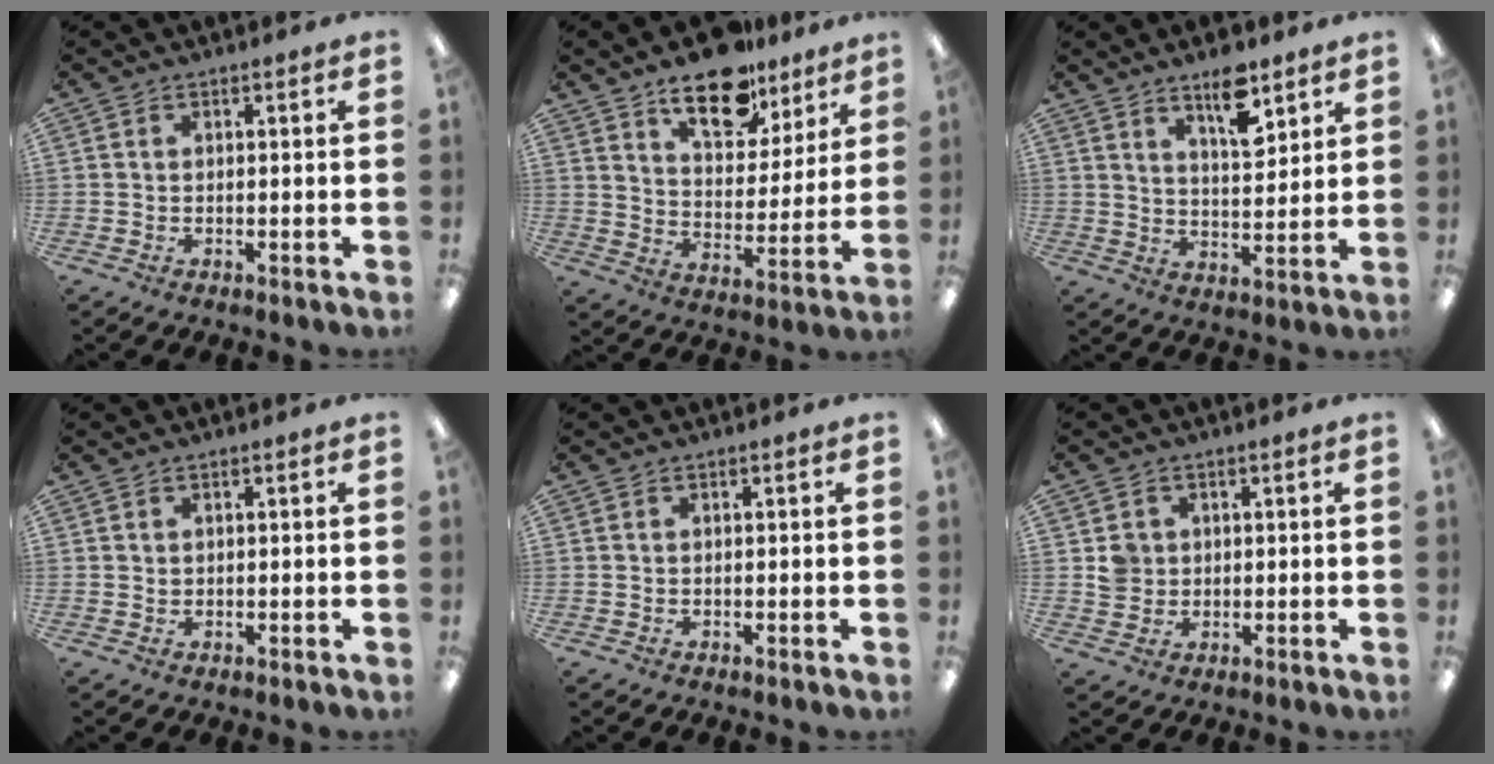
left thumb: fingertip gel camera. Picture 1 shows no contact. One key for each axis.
{"total": 15.6, "fx": 11.5, "fy": 7.4, "fz": 7.6, "tx": -0.106, "ty": -0.065, "tz": 0.200}
{"total": 10.2, "fx": 6.9, "fy": 4.0, "fz": 6.4, "tx": -0.093, "ty": -0.037, "tz": 0.115}
{"total": 0.8, "fx": 0.4, "fy": 0.7, "fz": 0.1, "tx": -0.004, "ty": 0.002, "tz": 0.008}
{"total": 0.0}
{"total": 4.1, "fx": 0.9, "fy": 4.0, "fz": 0.8, "tx": -0.011, "ty": 0.002, "tz": 0.014}